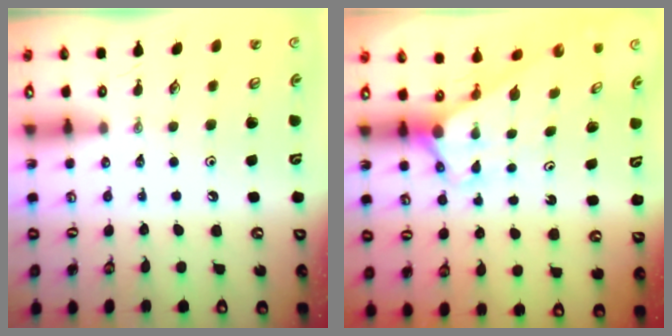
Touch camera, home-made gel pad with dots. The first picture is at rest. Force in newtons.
{"total": 2.6, "press": 2.6, "slide": 0.1}